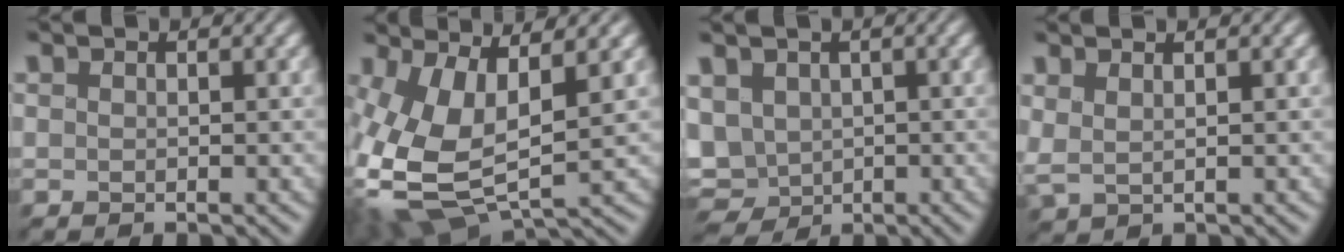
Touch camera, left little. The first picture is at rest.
{"total": 10.7, "force": [0.1, 5.3, 9.3], "torque": [-0.225, -0.021, 0.010]}
{"total": 5.5, "force": [-0.3, 4.3, 3.4], "torque": [-0.084, -0.006, 0.000]}
{"total": 2.1, "force": [1.1, 0.9, 1.6], "torque": [-0.035, 0.006, 0.023]}